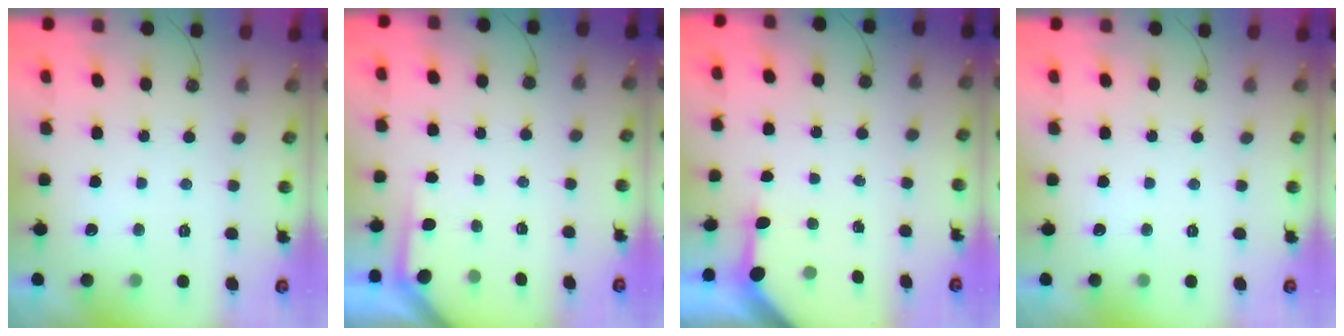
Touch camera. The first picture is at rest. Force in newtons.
{"total": 1.9, "press": 1.9, "slide": 0.2}
{"total": 3.3, "press": 3.2, "slide": 0.3}
{"total": 0.0}